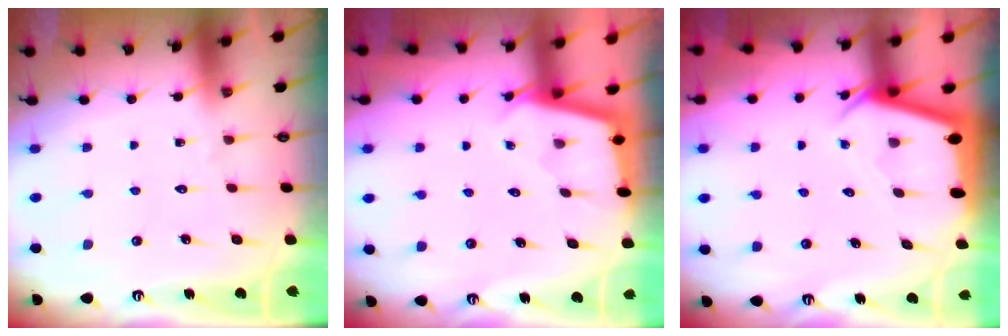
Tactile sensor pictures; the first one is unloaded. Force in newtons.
{"total": 2.1, "press": 2.1, "slide": 0.2}
{"total": 2.6, "press": 2.6, "slide": 0.3}